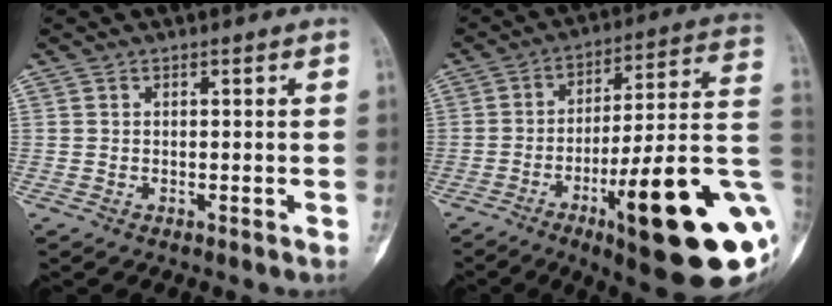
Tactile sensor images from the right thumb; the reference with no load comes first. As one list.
[{"total": 26.5, "force": [-8.1, 5.6, 24.6], "torque": [-0.290, 0.025, -0.111]}]